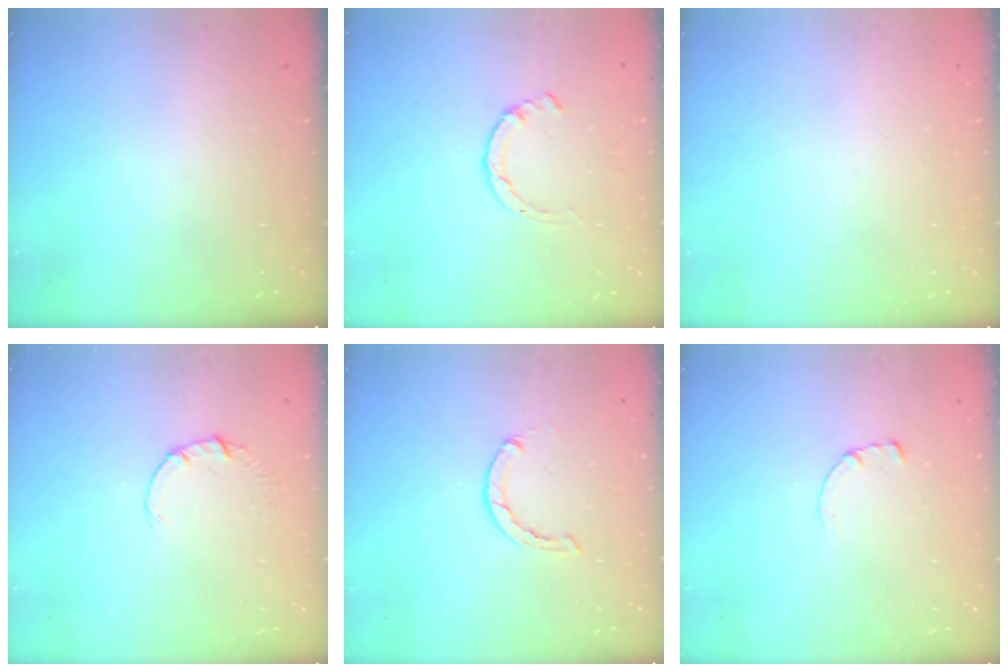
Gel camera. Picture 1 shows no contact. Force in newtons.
{"total": 1.4, "press": 1.4, "slide": 0.3}
{"total": 0.0}
{"total": 0.5, "press": 0.5, "slide": 0.1}
{"total": 1.5, "press": 1.5, "slide": 0.2}
{"total": 0.7, "press": 0.6, "slide": 0.2}